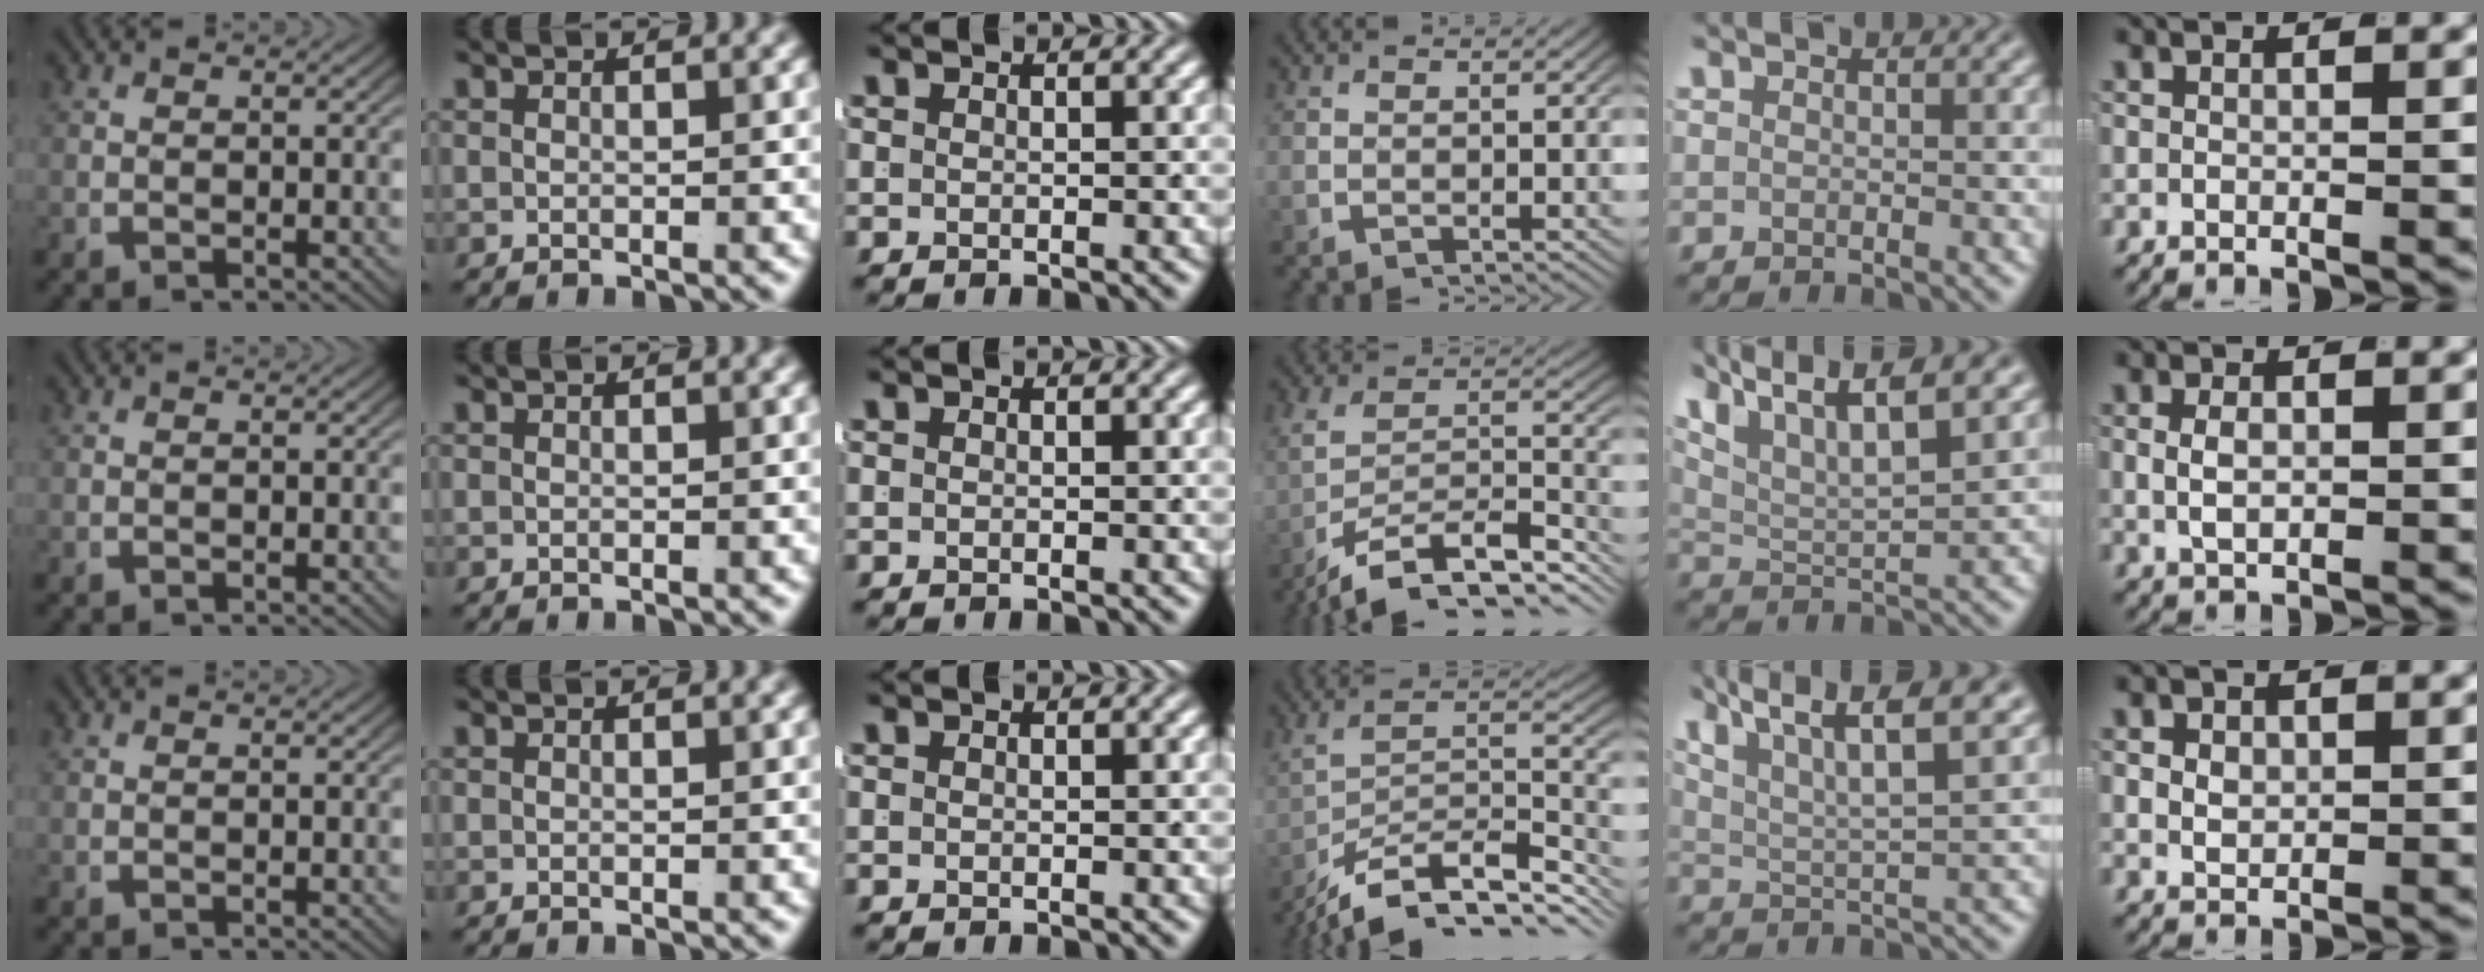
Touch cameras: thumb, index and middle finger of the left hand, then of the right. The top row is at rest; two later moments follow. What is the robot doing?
{"motion": "lift_and_place", "object": "jacket"}